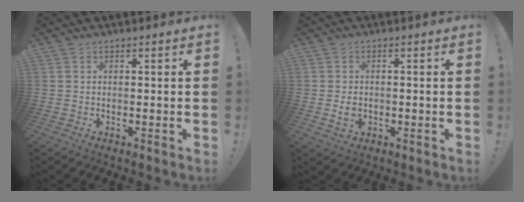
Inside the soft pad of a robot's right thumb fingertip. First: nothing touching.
{"total": 3.8, "force": [-0.7, 2.8, 2.5], "torque": [-0.039, 0.001, -0.011]}